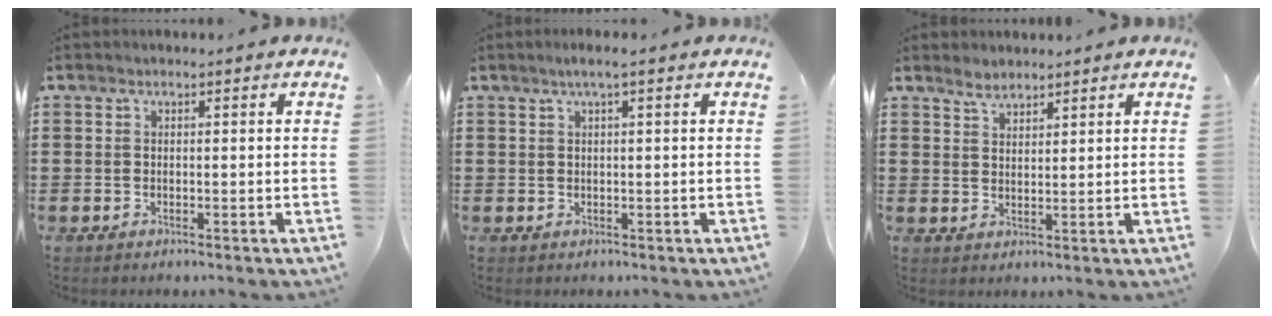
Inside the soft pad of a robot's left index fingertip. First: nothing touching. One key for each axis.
{"total": 1.6, "fx": 0.4, "fy": 0.0, "fz": 1.5, "tx": -0.027, "ty": -0.002, "tz": 0.008}
{"total": 2.4, "fx": 2.1, "fy": 0.8, "fz": 0.7, "tx": -0.018, "ty": 0.002, "tz": 0.041}